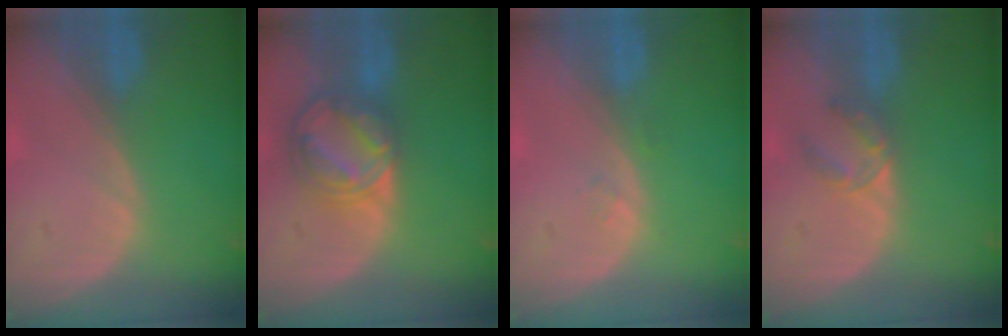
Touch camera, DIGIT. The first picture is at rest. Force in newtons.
{"total": 8.7, "press": 7.3, "slide": 4.6}
{"total": 0.7, "press": 0.7, "slide": 0.1}
{"total": 3.4, "press": 3.2, "slide": 1.0}